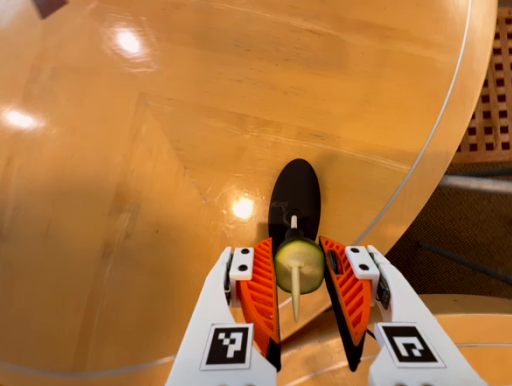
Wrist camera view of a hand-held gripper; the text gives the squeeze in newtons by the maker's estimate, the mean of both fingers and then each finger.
{"total": 9.2, "left": 9.3, "right": 9.2}